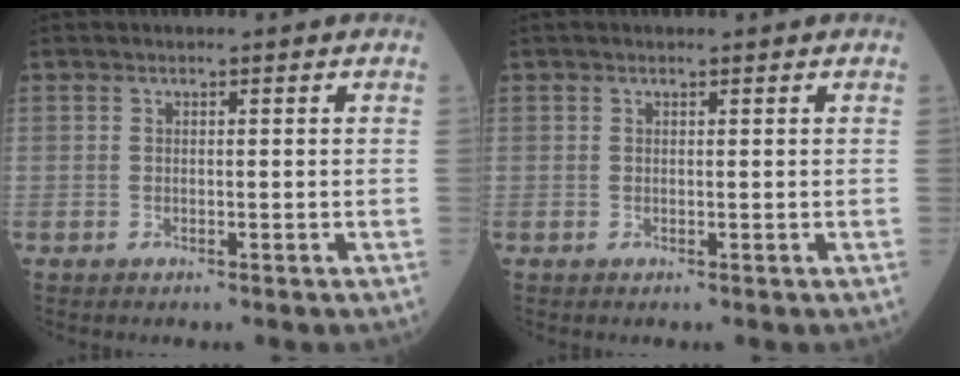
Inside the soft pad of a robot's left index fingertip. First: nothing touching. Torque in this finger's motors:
{"motor_torque": [-0.03, -0.02, -0.12, 0.02]}